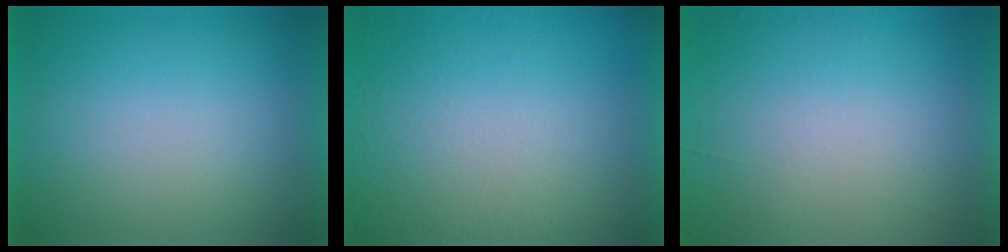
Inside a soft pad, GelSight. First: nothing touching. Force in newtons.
{"total": 4.9}
{"total": 4.5}